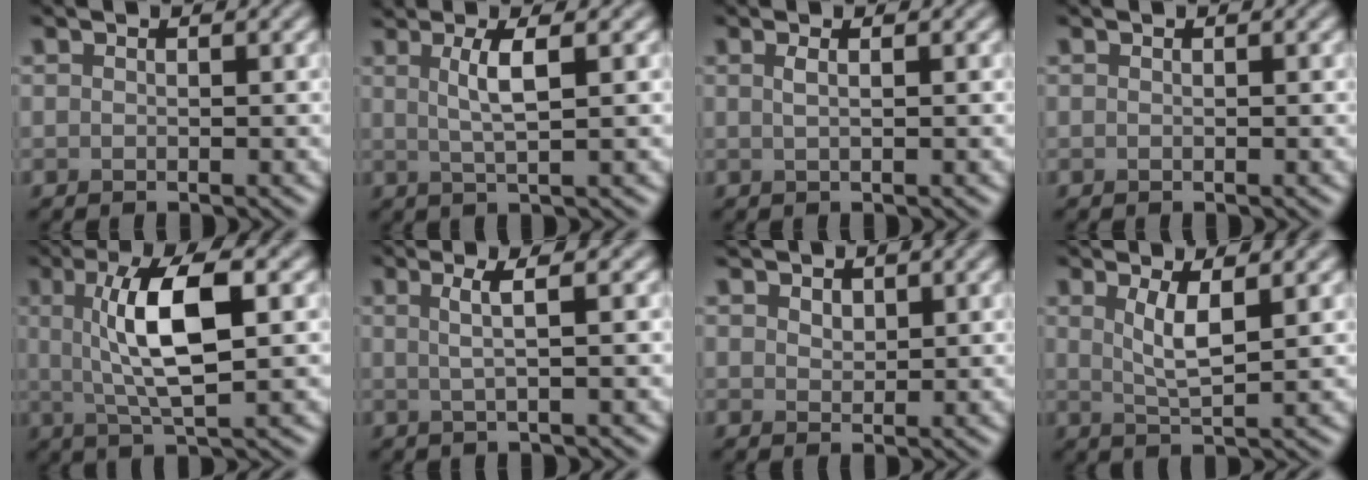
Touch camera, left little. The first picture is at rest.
{"total": 3.2, "force": [1.0, 0.6, 3.0], "torque": [-0.049, 0.003, 0.018]}
{"total": 1.2, "force": [0.3, 0.5, 1.0], "torque": [-0.013, 0.005, 0.003]}
{"total": 0.0}
{"total": 7.2, "force": [1.2, 1.9, 6.8], "torque": [-0.120, 0.008, 0.022]}
{"total": 2.4, "force": [0.5, 0.5, 2.3], "torque": [-0.042, 0.003, 0.005]}
{"total": 1.5, "force": [1.1, 0.9, 0.5], "torque": [-0.013, 0.000, 0.022]}
{"total": 3.2, "force": [1.2, 0.7, 2.9], "torque": [-0.054, -0.005, 0.024]}